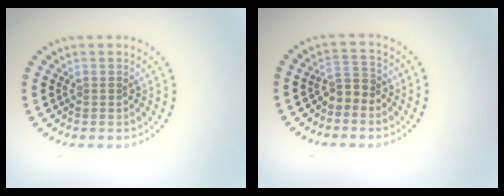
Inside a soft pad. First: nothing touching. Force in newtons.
{"total": 2.0, "press": 1.8, "slide": 0.9}